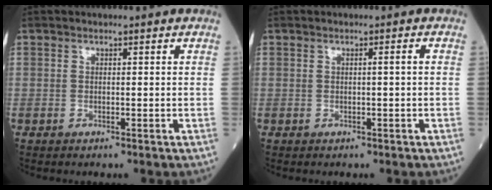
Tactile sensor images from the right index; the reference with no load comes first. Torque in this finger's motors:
{"motor_torque": [0.15, 0.02, 0.06, 0.02]}